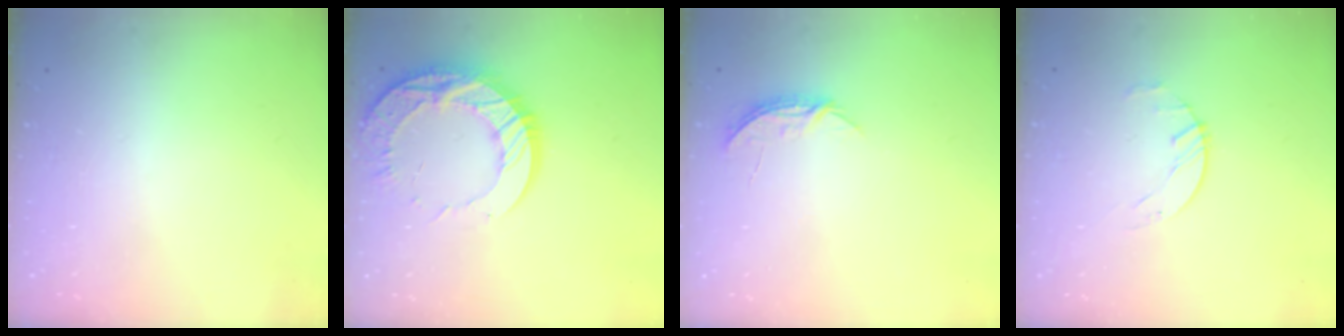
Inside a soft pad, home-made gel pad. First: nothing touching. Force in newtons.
{"total": 17.9, "press": 17.8, "slide": 1.6}
{"total": 4.0, "press": 4.0, "slide": 0.5}
{"total": 1.6, "press": 1.6, "slide": 0.3}